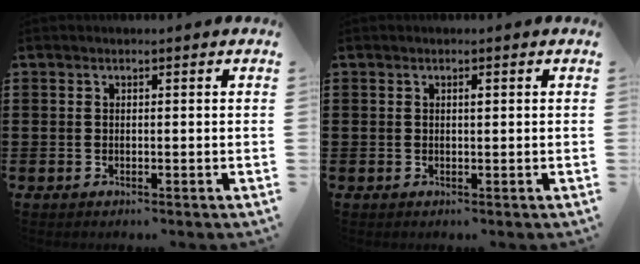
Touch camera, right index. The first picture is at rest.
{"total": 0.7, "force": [0.2, 0.2, 0.7], "torque": [-0.014, -0.001, 0.003]}